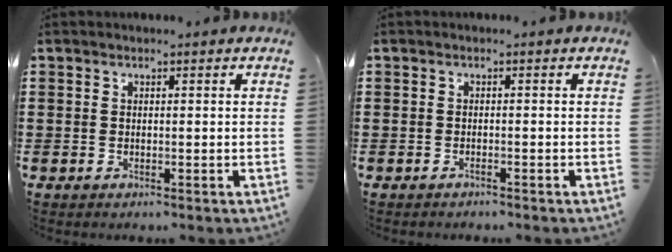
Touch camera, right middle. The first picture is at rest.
{"total": 0.6, "force": [-0.6, -0.1, 0.2], "torque": [-0.007, -0.004, -0.011]}